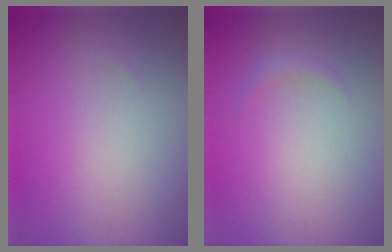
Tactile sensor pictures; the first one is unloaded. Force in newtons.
{"total": 0.9, "press": 0.9, "slide": 0.0}